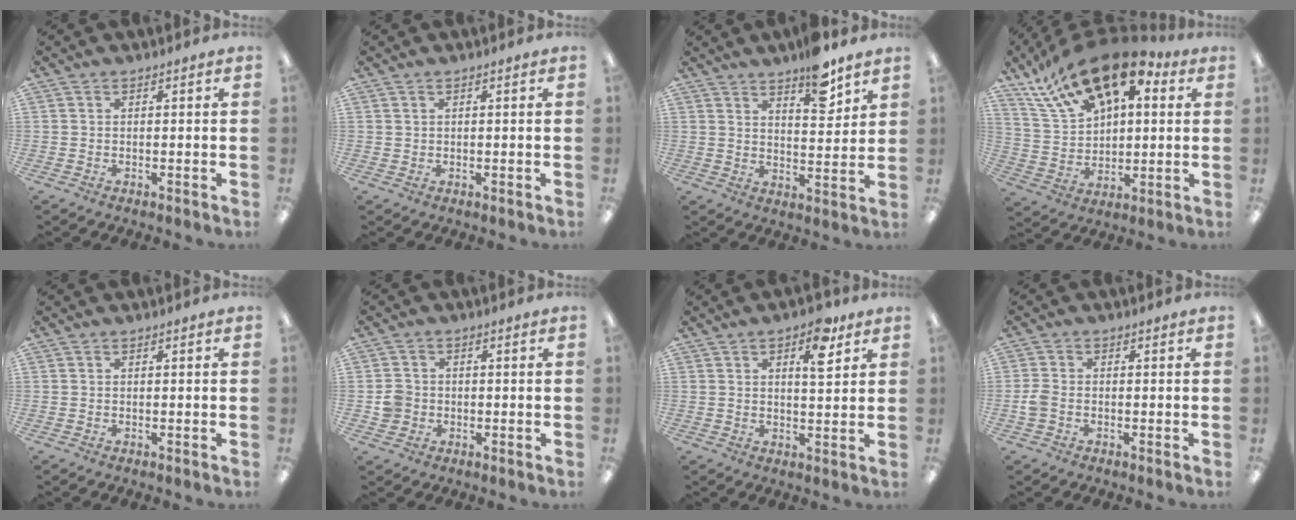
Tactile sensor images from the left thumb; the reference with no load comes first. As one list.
[{"total": 0.8, "force": [0.4, 0.6, -0.2], "torque": [0.004, 0.002, 0.007]}, {"total": 10.3, "force": [7.6, 3.7, 5.8], "torque": [-0.070, -0.044, 0.127]}, {"total": 21.3, "force": [12.9, 11.1, 12.9], "torque": [-0.225, -0.064, 0.230]}, {"total": 0.0}, {"total": 4.2, "force": [-0.7, 4.1, 0.9], "torque": [-0.009, 0.006, -0.012]}, {"total": 7.8, "force": [4.3, 3.4, 5.6], "torque": [-0.071, -0.015, 0.067]}, {"total": 2.8, "force": [-0.9, 2.0, 1.8], "torque": [-0.036, 0.003, -0.017]}]